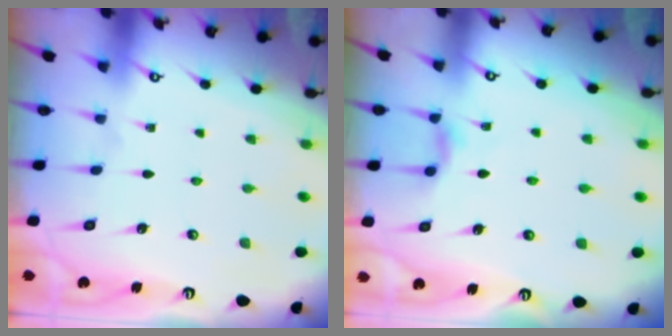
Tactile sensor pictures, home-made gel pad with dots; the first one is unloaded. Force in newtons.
{"total": 4.9, "press": 4.9, "slide": 0.6}